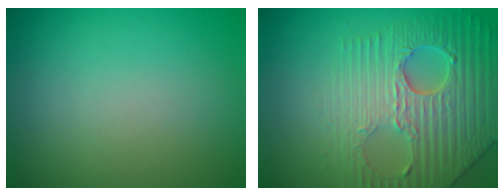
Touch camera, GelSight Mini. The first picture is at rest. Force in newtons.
{"total": 6.9, "press": 5.6, "slide": 4.1}